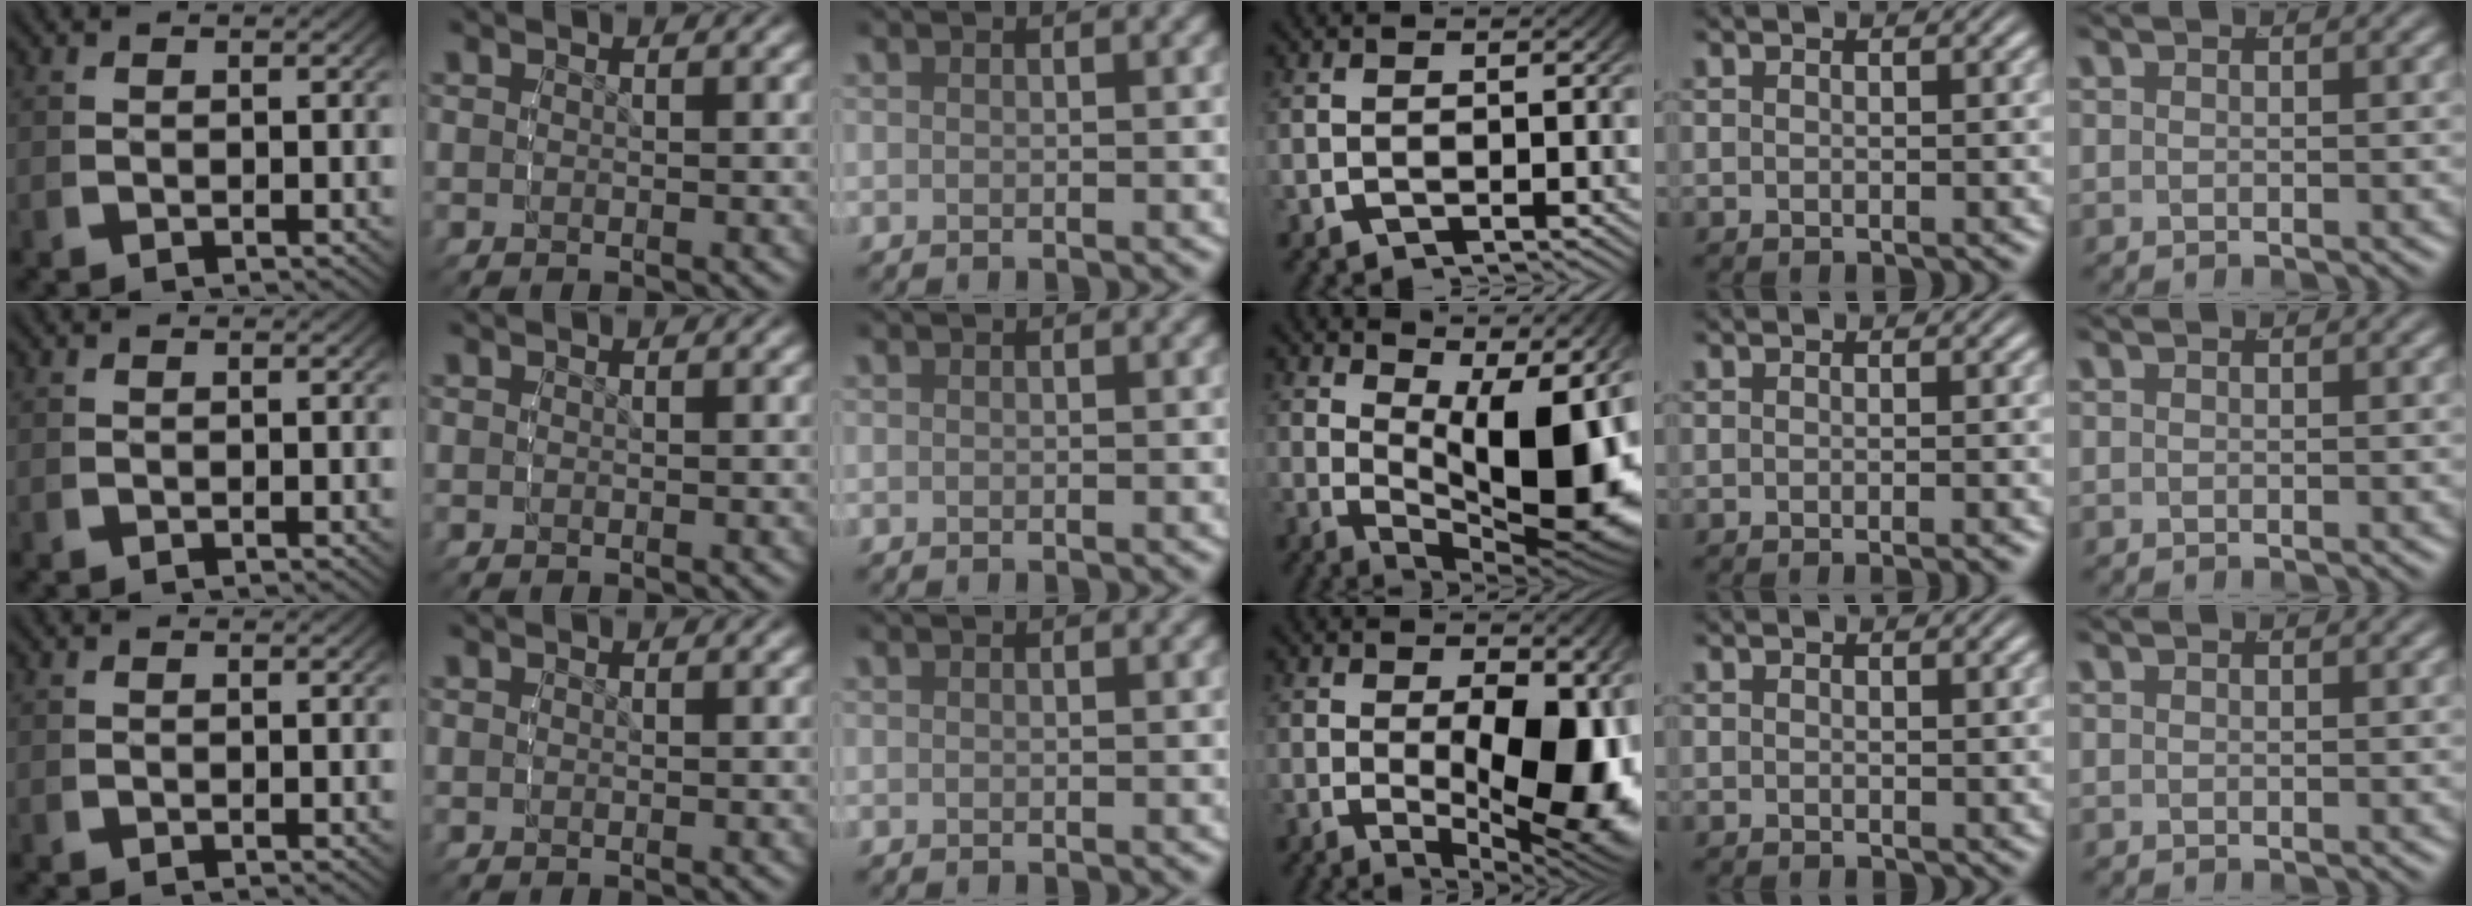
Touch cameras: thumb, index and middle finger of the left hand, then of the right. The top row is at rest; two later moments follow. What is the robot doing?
{"motion": "lift_and_place", "object": "toy banana"}